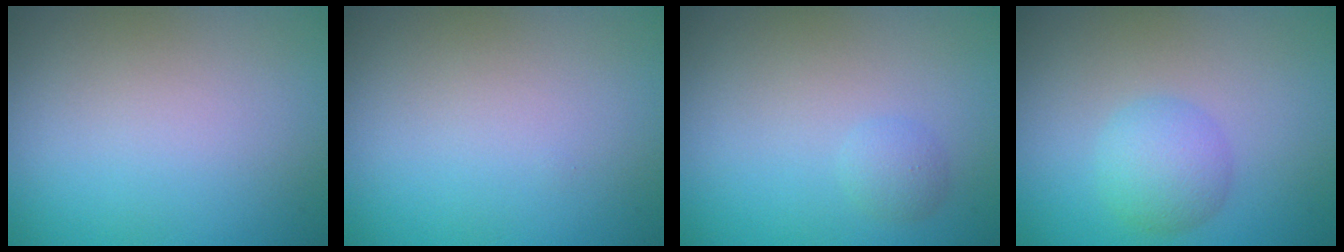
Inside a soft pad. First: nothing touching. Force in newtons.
{"total": 0.0}
{"total": 1.2, "press": 1.2, "slide": 0.0}
{"total": 2.6, "press": 2.6, "slide": 0.2}